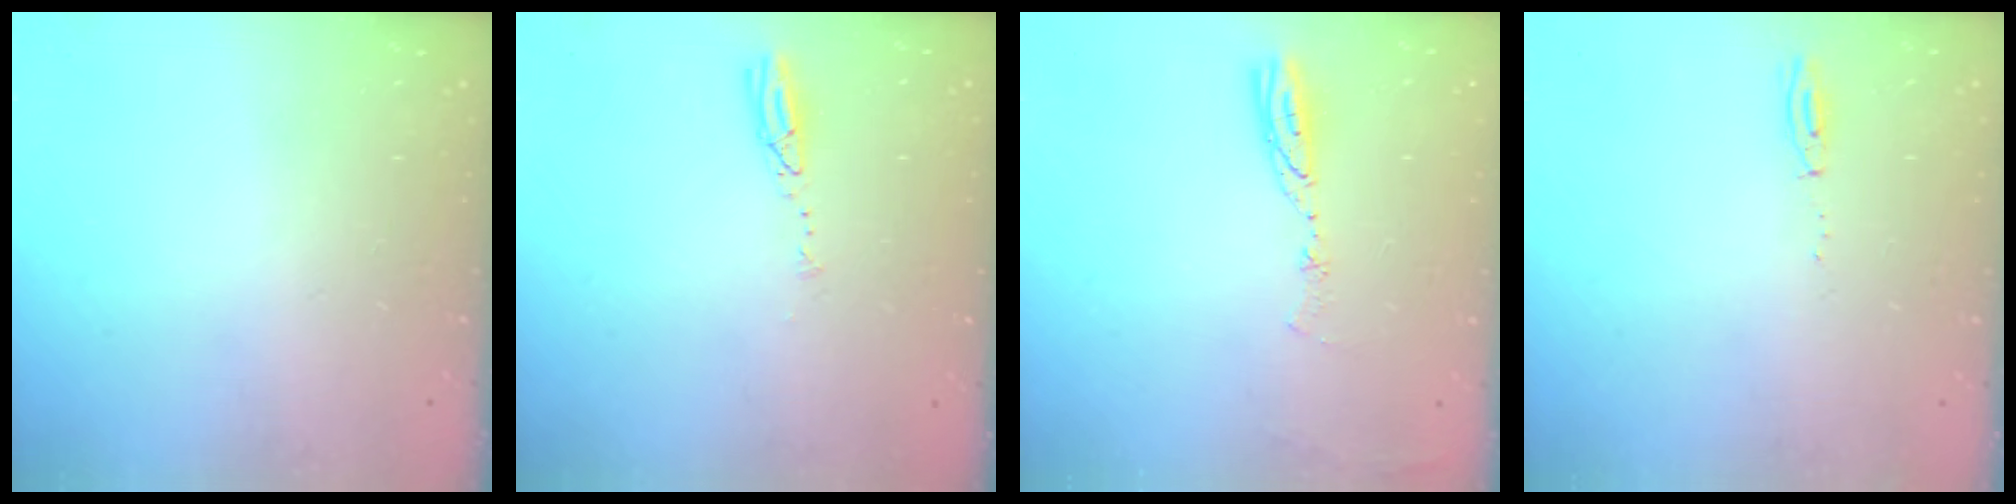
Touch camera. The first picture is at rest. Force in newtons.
{"total": 3.6, "press": 3.6, "slide": 0.2}
{"total": 5.9, "press": 5.8, "slide": 0.7}
{"total": 3.4, "press": 3.3, "slide": 0.8}